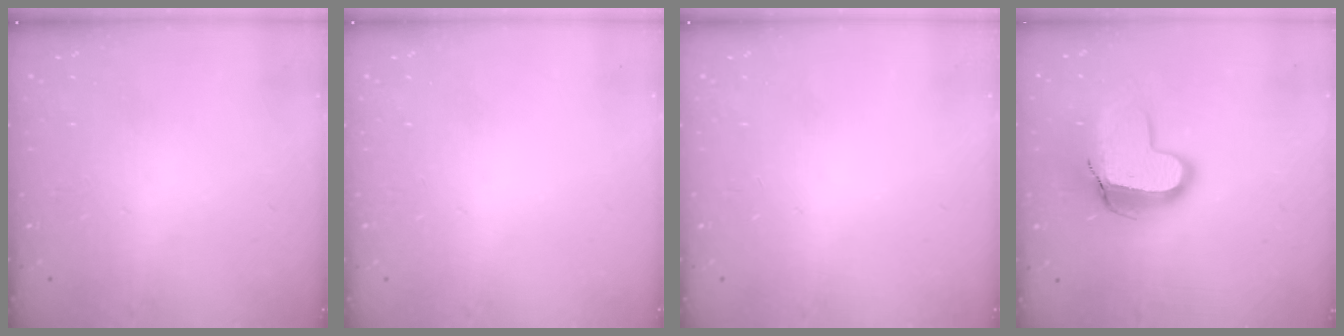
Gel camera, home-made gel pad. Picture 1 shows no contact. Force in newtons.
{"total": 0.0}
{"total": 0.0}
{"total": 12.7, "press": 12.7, "slide": 1.4}